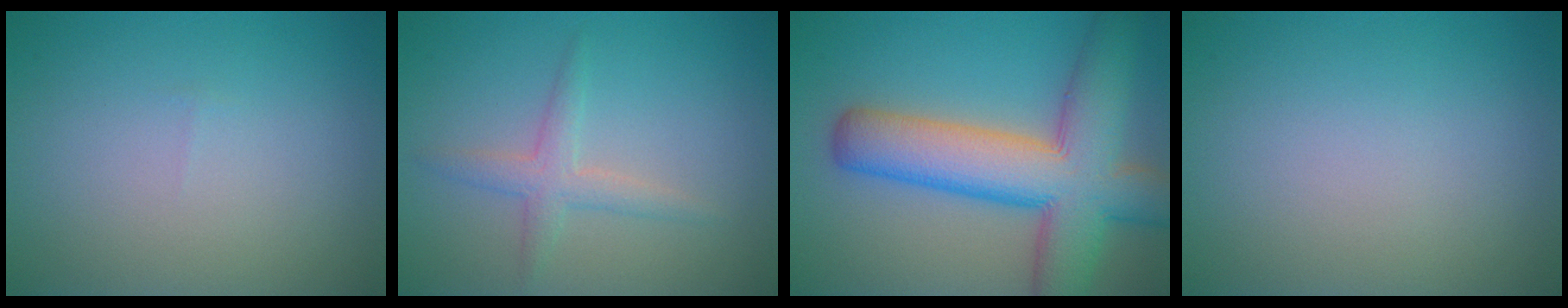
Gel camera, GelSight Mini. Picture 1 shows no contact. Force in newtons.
{"total": 2.3, "press": 2.3, "slide": 0.1}
{"total": 10.9, "press": 10.9, "slide": 0.6}
{"total": 0.0}